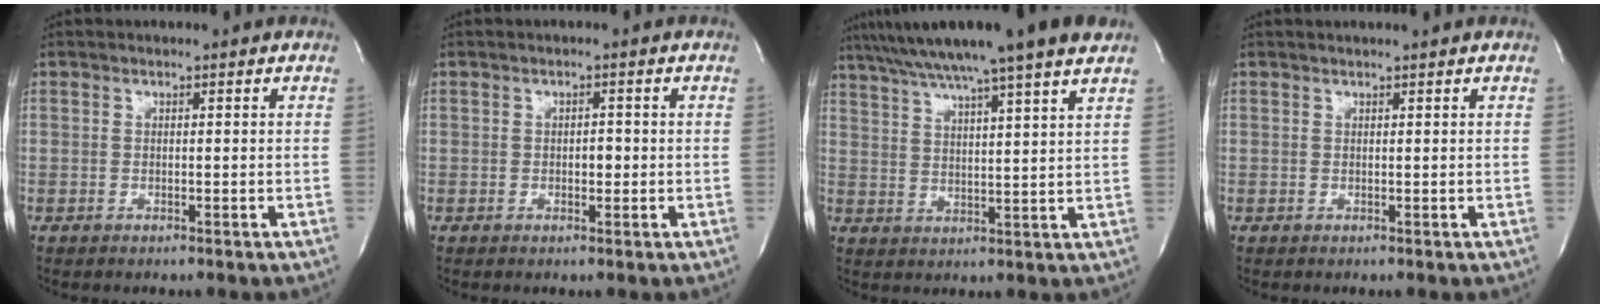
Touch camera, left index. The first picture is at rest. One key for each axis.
{"total": 1.4, "fx": -0.2, "fy": 0.8, "fz": 1.1, "tx": -0.013, "ty": 0.002, "tz": -0.004}
{"total": 16.7, "fx": 13.5, "fy": -0.7, "fz": 9.7, "tx": -0.169, "ty": 0.026, "tz": 0.195}
{"total": 1.5, "fx": 1.4, "fy": -0.2, "fz": 0.4, "tx": -0.002, "ty": 0.008, "tz": 0.022}